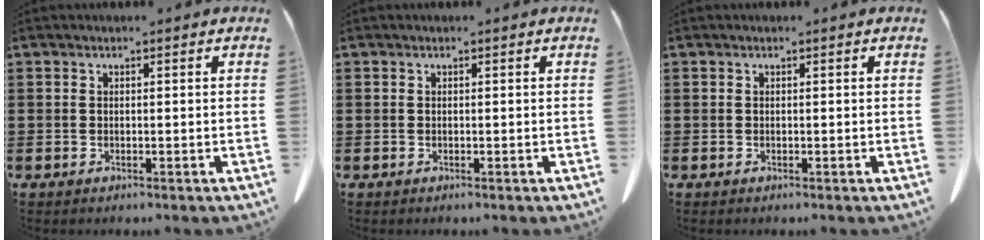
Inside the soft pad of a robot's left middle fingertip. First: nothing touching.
{"total": 0.0}
{"total": 0.0}